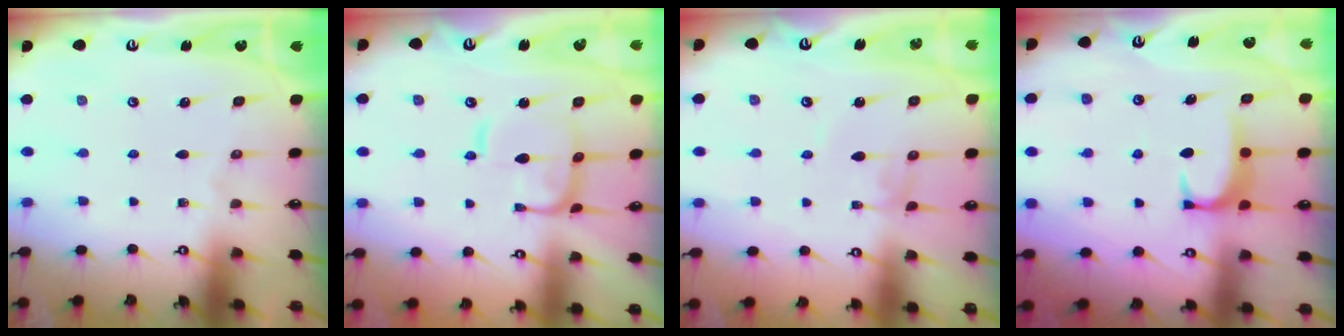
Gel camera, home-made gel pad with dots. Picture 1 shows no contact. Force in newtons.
{"total": 5.1, "press": 5.0, "slide": 0.6}
{"total": 2.7, "press": 2.7, "slide": 0.1}
{"total": 1.7, "press": 1.6, "slide": 0.5}